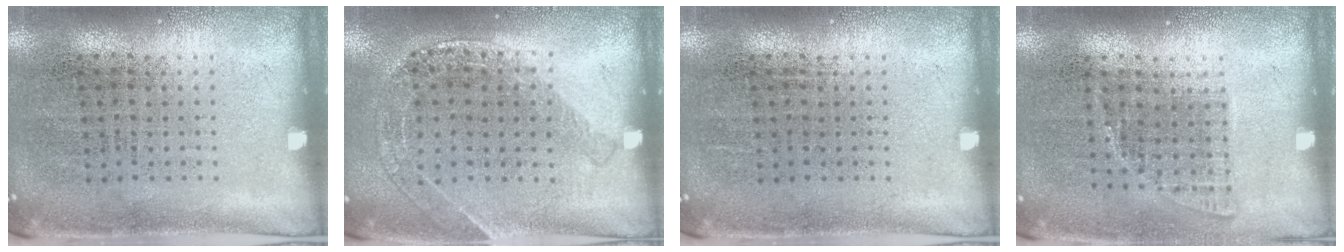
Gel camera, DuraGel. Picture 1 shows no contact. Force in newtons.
{"total": 1.4, "press": 1.3, "slide": 0.3}
{"total": 0.0}
{"total": 1.0, "press": 0.9, "slide": 0.5}